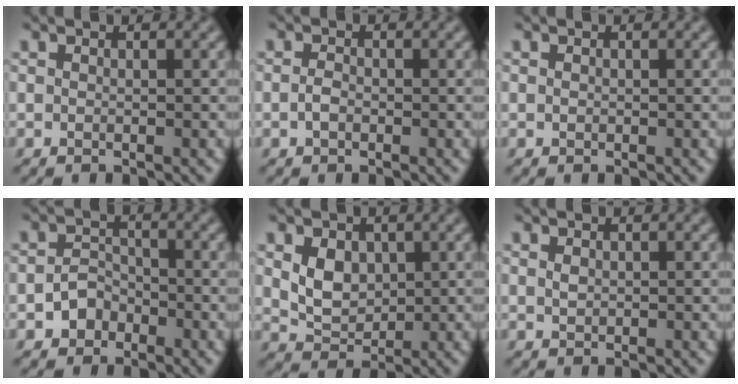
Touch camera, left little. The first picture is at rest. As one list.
[{"total": 1.2, "force": [-0.5, 0.8, 0.8], "torque": [-0.021, 0.002, -0.013]}, {"total": 0.0}, {"total": 2.3, "force": [-1.4, 1.7, 0.8], "torque": [-0.010, 0.008, -0.028]}, {"total": 3.4, "force": [0.6, 2.6, 2.2], "torque": [-0.048, -0.003, 0.011]}, {"total": 0.6, "force": [0.0, 0.4, 0.4], "torque": [-0.013, 0.000, 0.002]}]